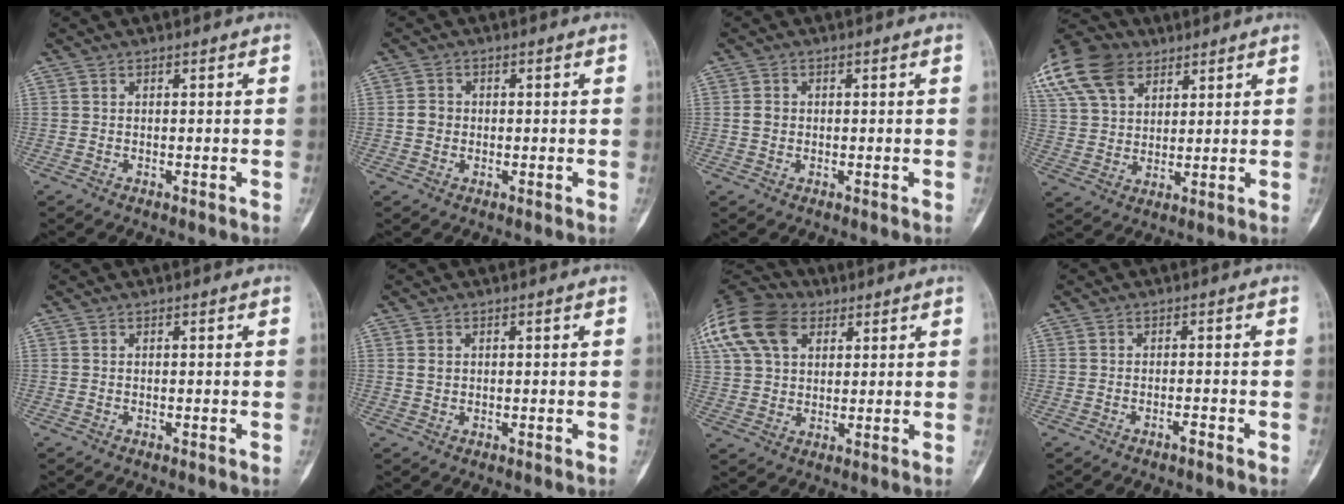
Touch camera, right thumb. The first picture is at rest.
{"total": 2.5, "force": [-0.2, 2.3, 1.0], "torque": [-0.009, 0.007, -0.005]}
{"total": 1.8, "force": [0.0, 1.6, 0.9], "torque": [-0.012, 0.005, 0.000]}
{"total": 19.8, "force": [10.4, 13.2, 10.6], "torque": [-0.240, 0.025, 0.197]}
{"total": 0.0}
{"total": 1.3, "force": [0.3, 1.0, 0.6], "torque": [-0.008, 0.000, 0.008]}
{"total": 18.1, "force": [7.8, 12.3, 10.8], "torque": [-0.232, 0.025, 0.141]}
{"total": 1.3, "force": [-1.0, 0.2, 0.8], "torque": [-0.017, 0.006, -0.017]}